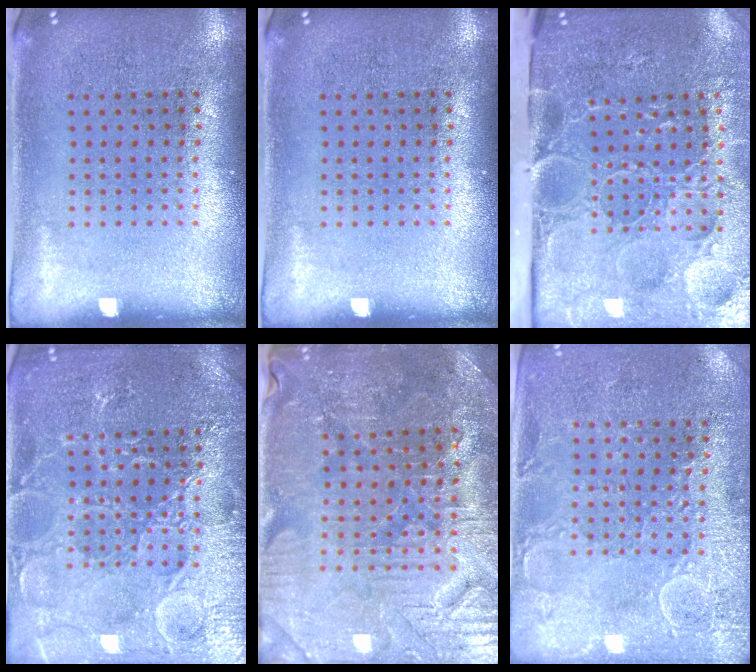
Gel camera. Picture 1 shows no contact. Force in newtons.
{"total": 0.0}
{"total": 5.3, "press": 4.2, "slide": 3.2}
{"total": 4.5, "press": 4.5, "slide": 0.5}
{"total": 3.5, "press": 3.5, "slide": 0.5}
{"total": 2.7, "press": 2.6, "slide": 0.7}